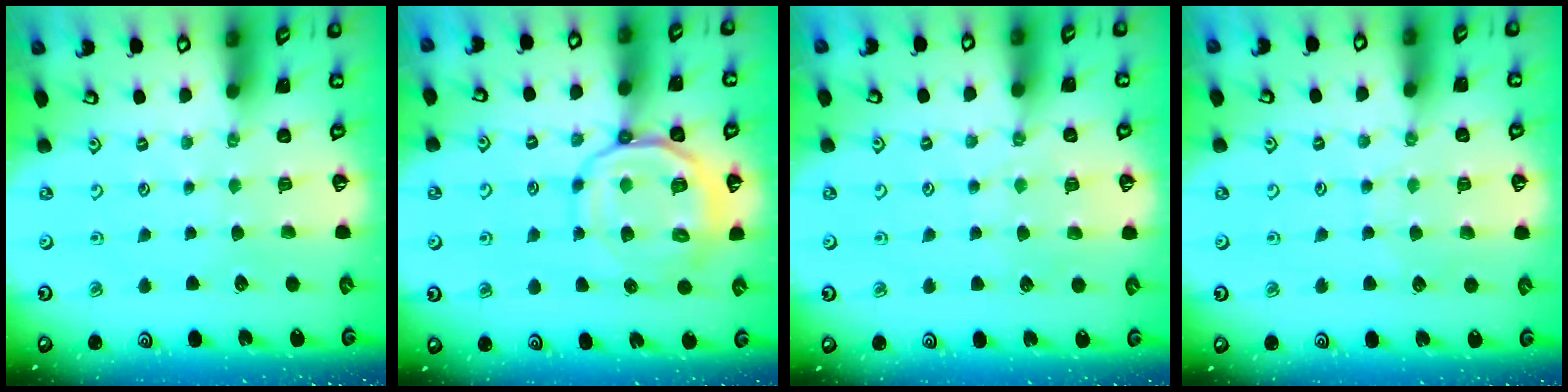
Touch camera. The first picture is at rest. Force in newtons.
{"total": 13.2, "press": 13.1, "slide": 1.8}
{"total": 6.5, "press": 6.4, "slide": 0.6}
{"total": 5.2, "press": 5.1, "slide": 0.7}